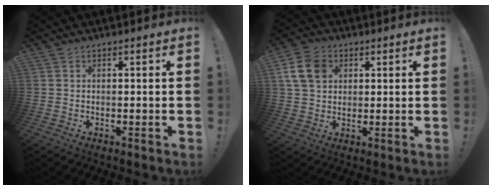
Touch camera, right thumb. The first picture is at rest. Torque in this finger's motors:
{"motor_torque": [0.01, 0.02, 0.37, -0.23, 0.00]}